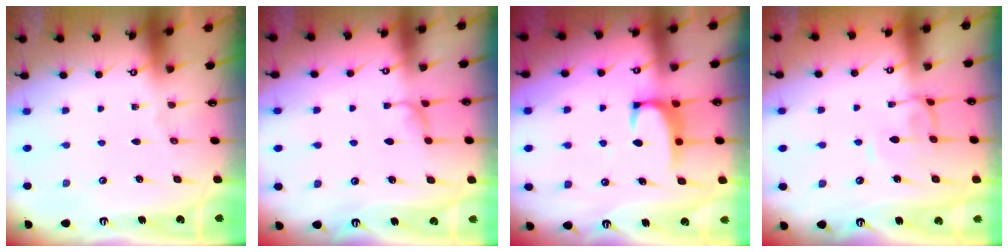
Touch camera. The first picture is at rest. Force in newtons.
{"total": 2.3, "press": 2.3, "slide": 0.4}
{"total": 2.2, "press": 2.2, "slide": 0.3}
{"total": 2.0, "press": 2.0, "slide": 0.5}